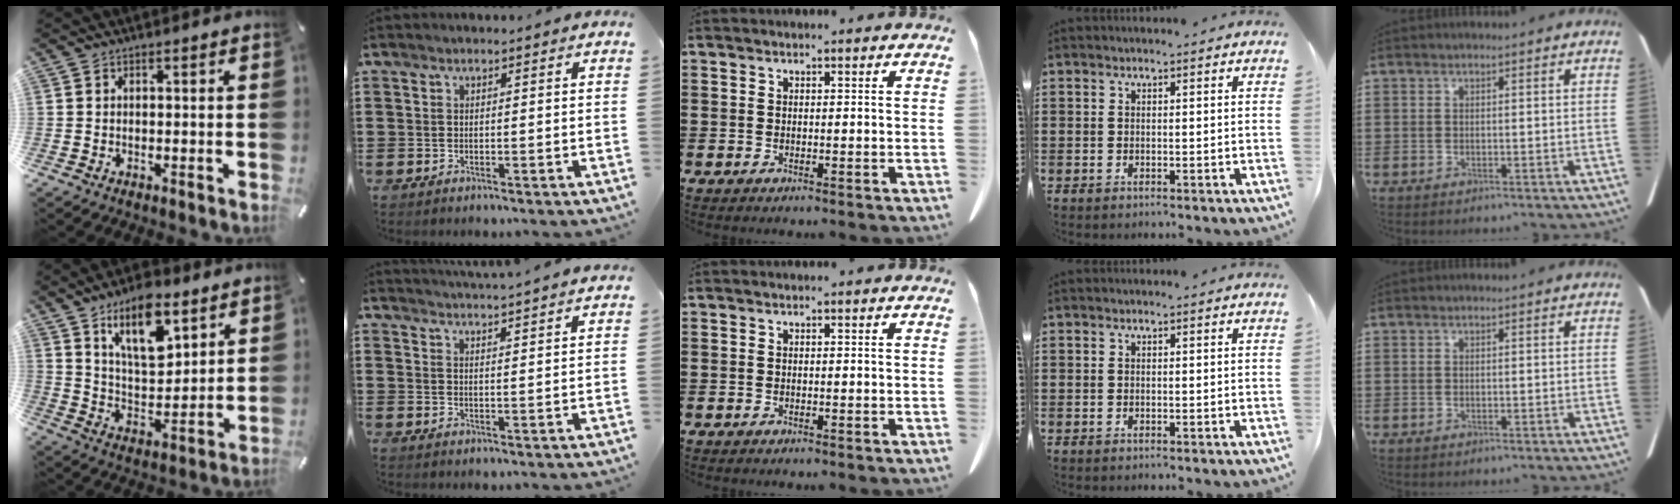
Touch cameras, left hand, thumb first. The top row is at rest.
{"thumb": {"total": 15.3, "force": [9.1, 7.4, 9.8], "torque": [-0.155, -0.036, 0.157]}, "index": {"total": 3.5, "force": [3.4, -0.8, 0.0], "torque": [-0.011, -0.020, 0.061]}}